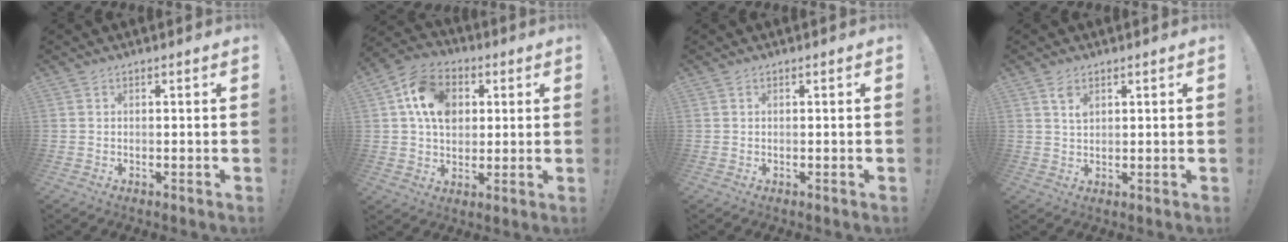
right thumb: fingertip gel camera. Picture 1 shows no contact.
{"total": 14.6, "force": [4.1, 11.3, 8.4], "torque": [-0.145, -0.002, 0.083]}
{"total": 0.0}
{"total": 3.4, "force": [2.1, 1.7, 2.1], "torque": [-0.024, -0.012, 0.034]}